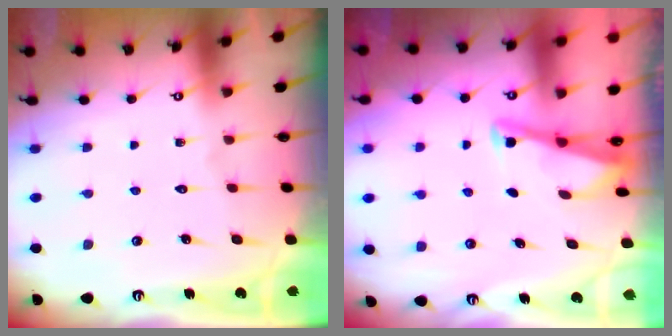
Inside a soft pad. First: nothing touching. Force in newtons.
{"total": 2.9, "press": 2.9, "slide": 0.3}